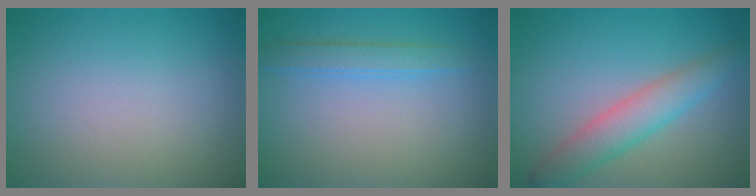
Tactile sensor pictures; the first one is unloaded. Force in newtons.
{"total": 1.9, "press": 1.9, "slide": 0.1}
{"total": 4.0, "press": 4.0, "slide": 0.1}